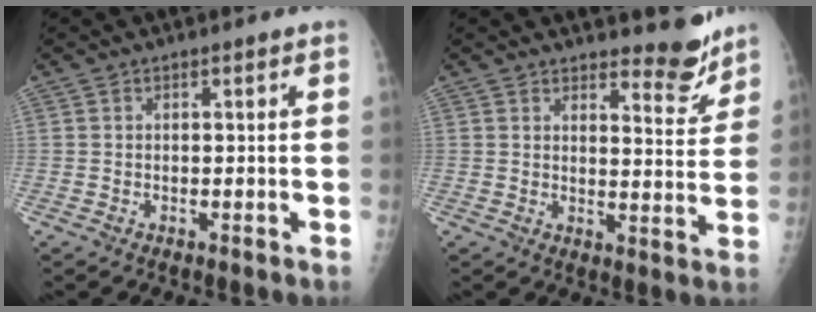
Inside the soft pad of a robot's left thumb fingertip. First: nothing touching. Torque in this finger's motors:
{"motor_torque": [-0.18, -0.14, -0.21, -0.15, 0.05]}